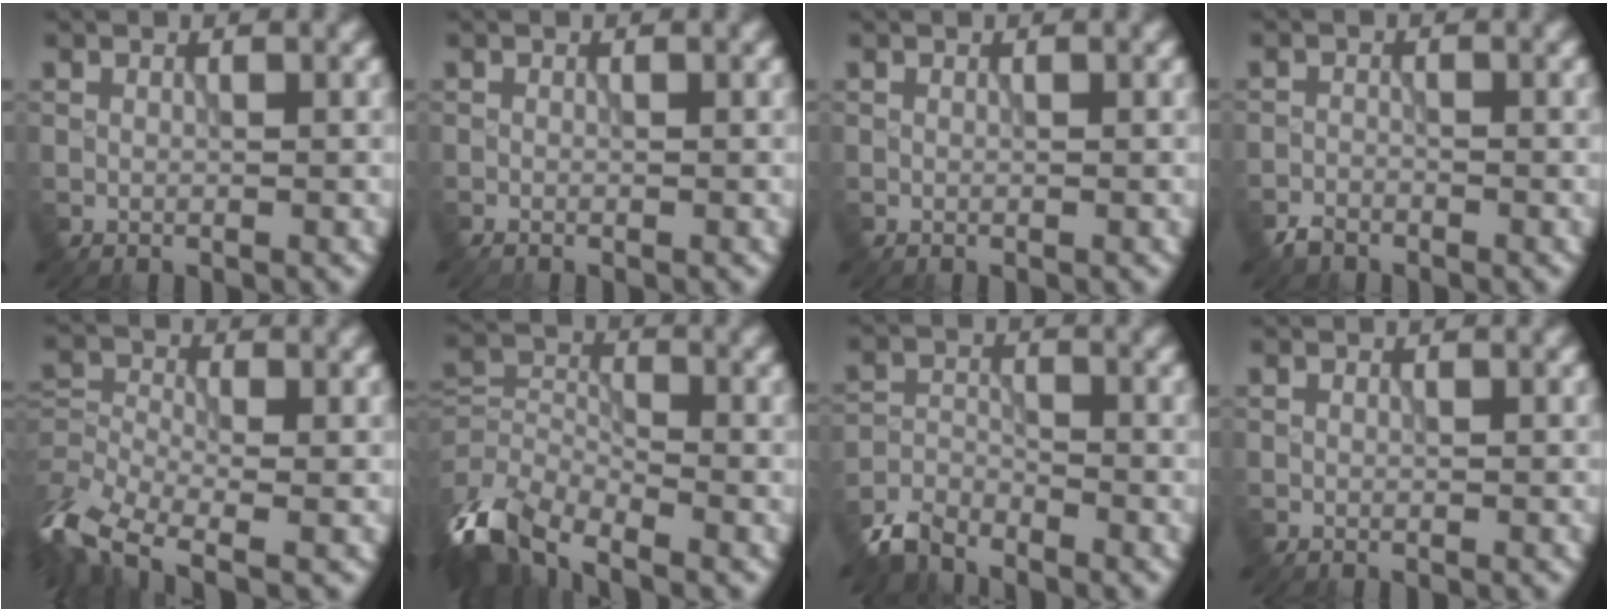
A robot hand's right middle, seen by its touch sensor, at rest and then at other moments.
{"total": 0.5, "force": [-0.5, 0.1, 0.2], "torque": [-0.001, -0.003, -0.012]}
{"total": 0.0}
{"total": 1.6, "force": [-1.4, 0.6, 0.3], "torque": [-0.003, 0.001, -0.032]}
{"total": 9.1, "force": [-4.9, 4.3, 6.3], "torque": [-0.145, -0.009, -0.104]}
{"total": 8.5, "force": [-5.2, 4.0, 5.5], "torque": [-0.116, -0.012, -0.114]}
{"total": 3.9, "force": [-3.5, 1.4, 1.1], "torque": [-0.022, -0.004, -0.081]}
{"total": 0.0}